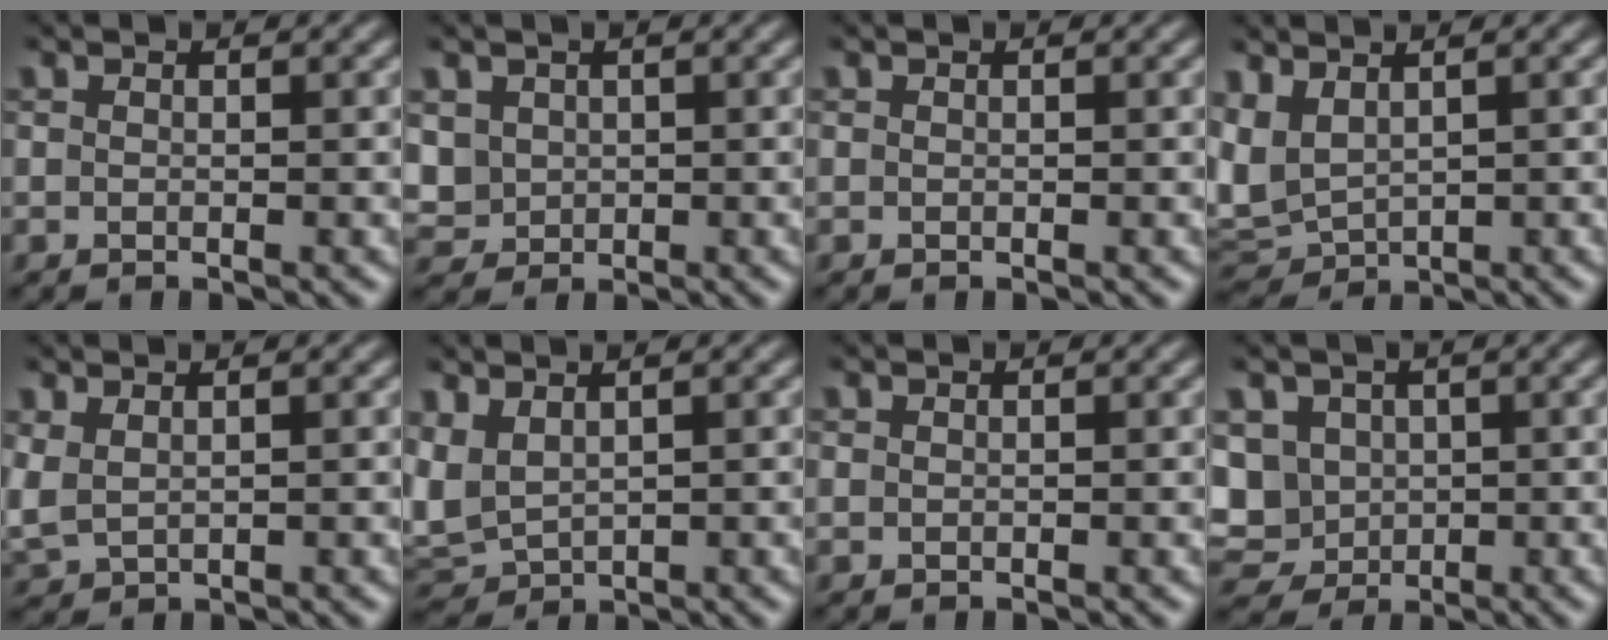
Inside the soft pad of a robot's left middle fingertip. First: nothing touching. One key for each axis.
{"total": 2.6, "fx": 0.6, "fy": 2.3, "fz": 0.9, "tx": -0.030, "ty": -0.004, "tz": 0.019}
{"total": 0.0}
{"total": 4.6, "fx": 1.1, "fy": 2.9, "fz": 3.4, "tx": -0.089, "ty": 0.007, "tz": 0.022}
{"total": 2.3, "fx": 1.0, "fy": 1.3, "fz": 1.6, "tx": -0.047, "ty": 0.001, "tz": 0.029}
{"total": 3.4, "fx": 1.1, "fy": 2.1, "fz": 2.4, "tx": -0.069, "ty": 0.004, "tz": 0.026}
{"total": 0.0}
{"total": 6.4, "fx": 0.3, "fy": 5.5, "fz": 3.4, "tx": -0.075, "ty": 0.002, "tz": -0.002}